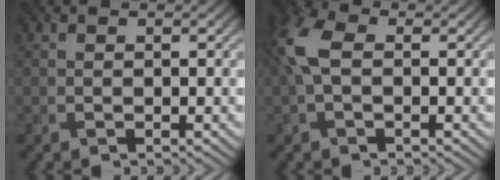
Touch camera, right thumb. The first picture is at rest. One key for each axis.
{"total": 5.6, "fx": 0.5, "fy": 3.3, "fz": 4.5, "tx": -0.120, "ty": 0.013, "tz": -0.002}